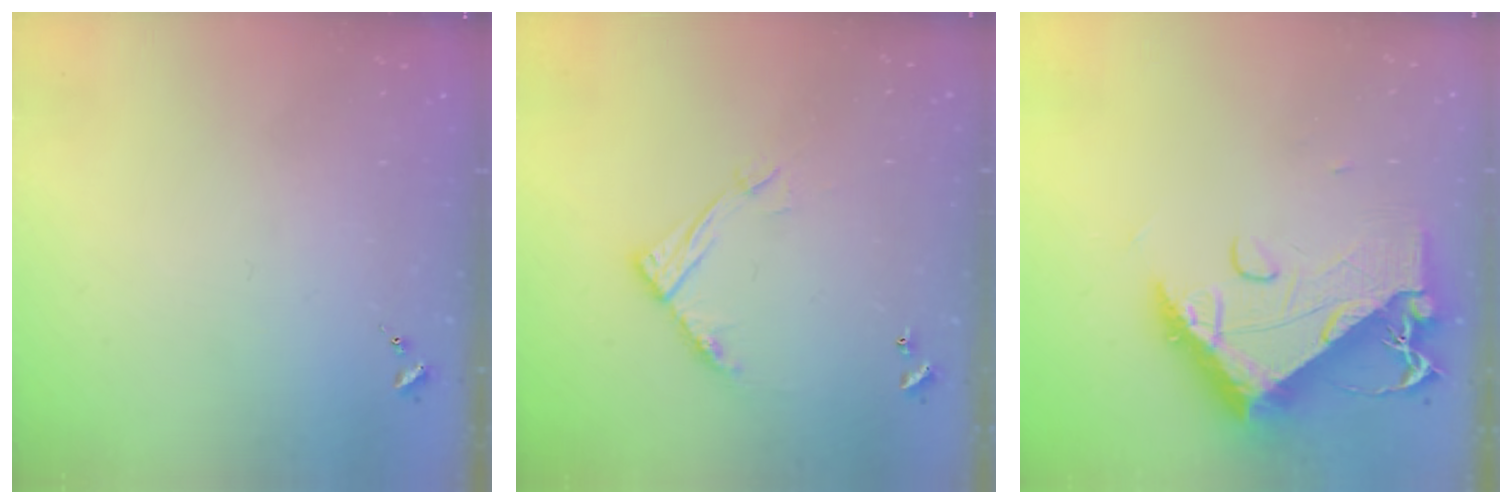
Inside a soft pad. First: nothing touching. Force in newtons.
{"total": 11.1, "press": 11.0, "slide": 0.5}
{"total": 15.2, "press": 15.1, "slide": 1.3}